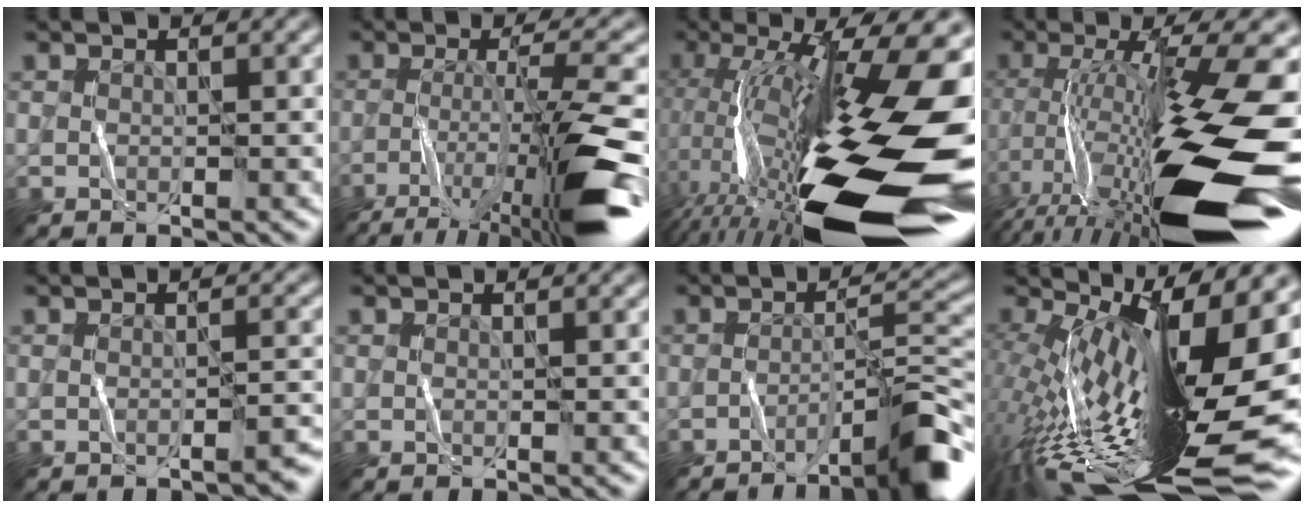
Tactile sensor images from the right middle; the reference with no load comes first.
{"total": 10.8, "force": [-5.3, 1.9, 9.2], "torque": [-0.146, 0.003, -0.093]}
{"total": 21.0, "force": [-3.5, 6.5, 19.6], "torque": [-0.326, -0.009, -0.063]}
{"total": 18.3, "force": [-5.9, 5.1, 16.5], "torque": [-0.294, 0.010, -0.106]}
{"total": 1.8, "force": [-1.5, 0.2, 1.0], "torque": [-0.010, 0.007, -0.025]}
{"total": 0.0}
{"total": 6.6, "force": [-4.1, 0.7, 5.1], "torque": [-0.060, 0.018, -0.068]}
{"total": 18.3, "force": [-0.6, 5.3, 17.5], "torque": [-0.283, -0.004, -0.017]}